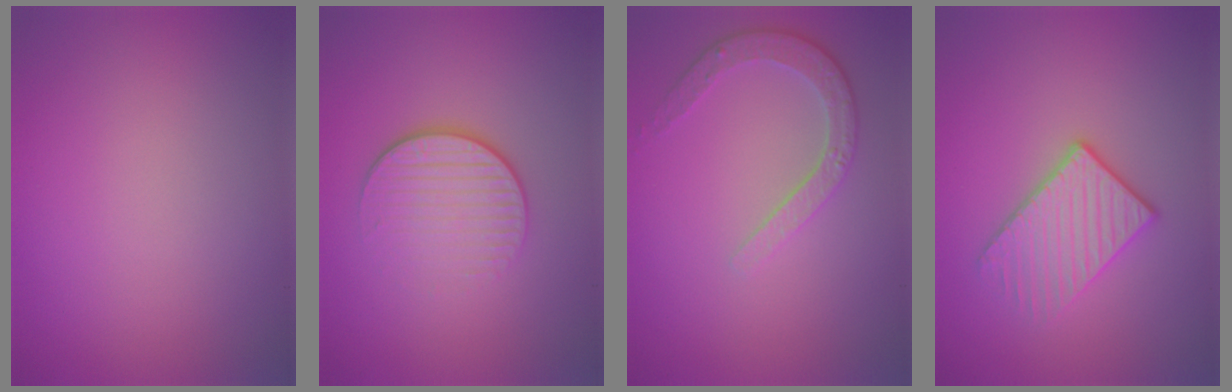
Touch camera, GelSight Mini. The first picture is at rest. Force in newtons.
{"total": 4.1, "press": 2.7, "slide": 3.1}
{"total": 2.9, "press": 2.5, "slide": 1.6}
{"total": 3.0, "press": 2.9, "slide": 0.8}